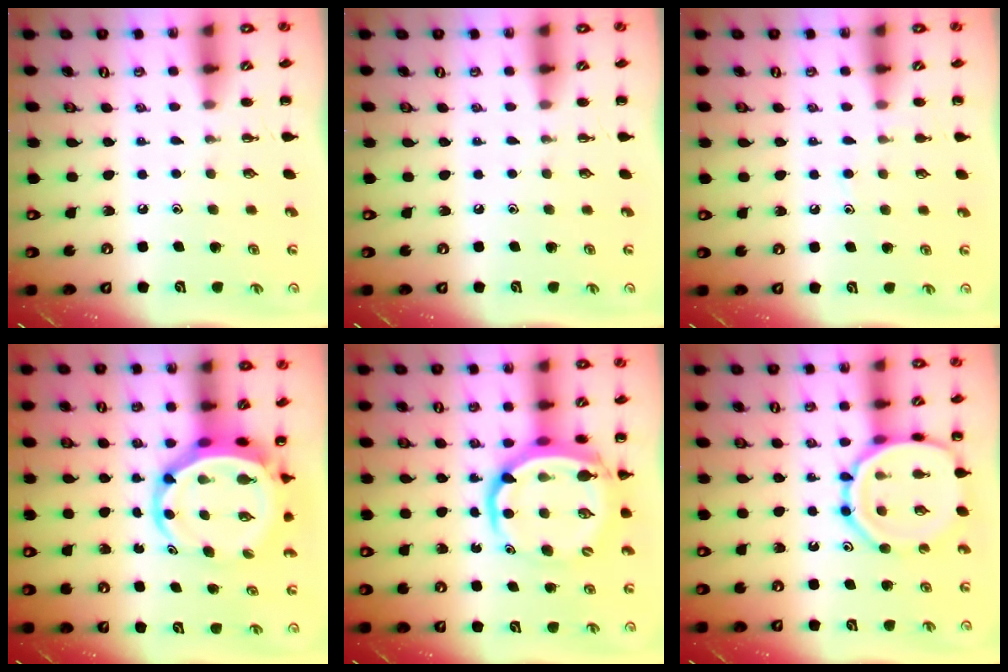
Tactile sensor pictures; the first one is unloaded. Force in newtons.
{"total": 0.0}
{"total": 6.1, "press": 5.7, "slide": 2.2}
{"total": 8.6, "press": 8.1, "slide": 2.9}
{"total": 11.9, "press": 11.4, "slide": 3.4}
{"total": 14.7, "press": 14.6, "slide": 1.4}